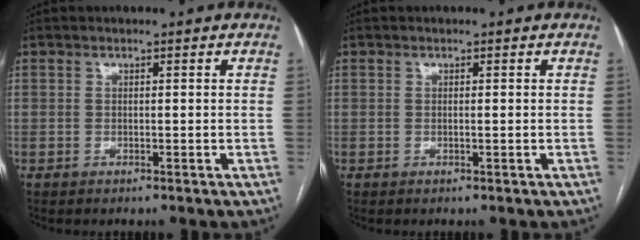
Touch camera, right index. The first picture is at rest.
{"total": 0.0}